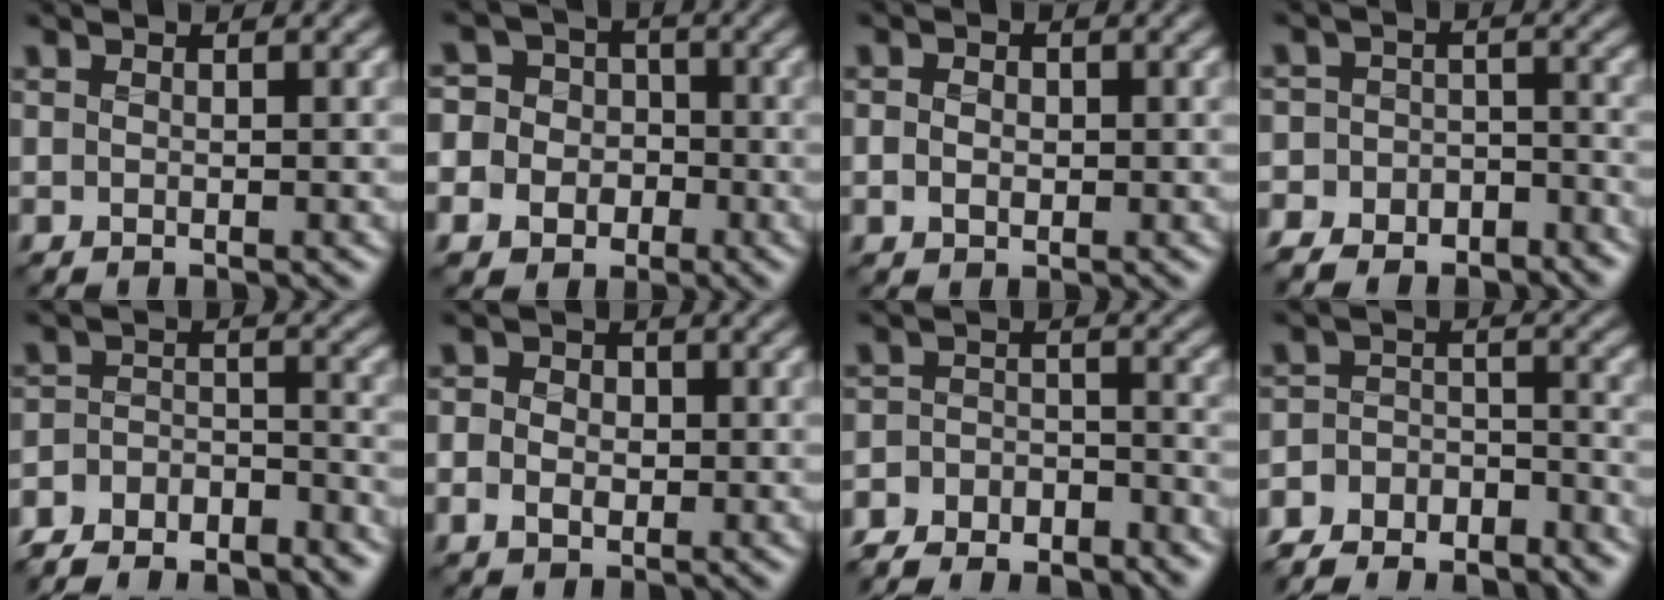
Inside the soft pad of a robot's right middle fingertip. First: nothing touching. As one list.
[{"total": 9.2, "force": [-3.7, 8.3, 1.8], "torque": [-0.054, -0.014, -0.089]}, {"total": 1.7, "force": [-0.1, 1.3, 1.0], "torque": [-0.018, 0.000, -0.002]}, {"total": 7.2, "force": [-5.9, 3.8, 1.3], "torque": [-0.008, -0.007, -0.096]}, {"total": 6.8, "force": [-6.3, 2.0, 1.7], "torque": [-0.038, -0.008, -0.114]}, {"total": 3.1, "force": [-0.3, 2.6, 1.6], "torque": [-0.018, 0.005, -0.019]}, {"total": 6.3, "force": [-5.8, 2.2, 1.2], "torque": [-0.022, -0.013, -0.101]}, {"total": 7.6, "force": [-6.9, 2.6, 1.8], "torque": [-0.037, -0.007, -0.118]}]